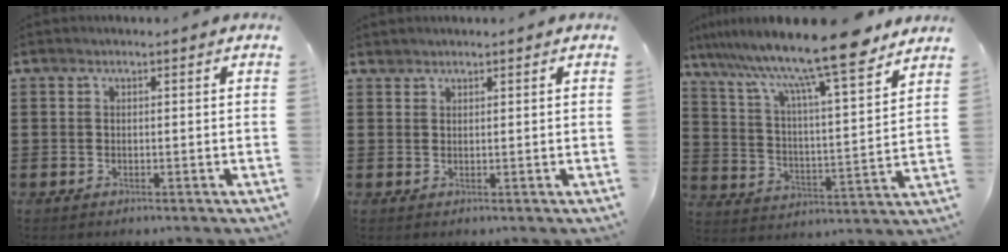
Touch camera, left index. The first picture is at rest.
{"total": 1.0, "force": [1.0, 0.2, 0.0], "torque": [-0.003, 0.000, 0.020]}
{"total": 13.6, "force": [11.2, 0.2, 7.7], "torque": [-0.169, -0.073, 0.184]}